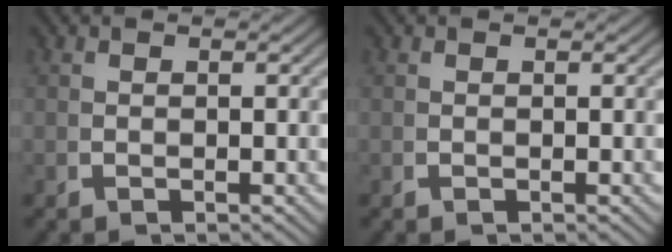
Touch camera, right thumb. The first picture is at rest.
{"total": 0.0}